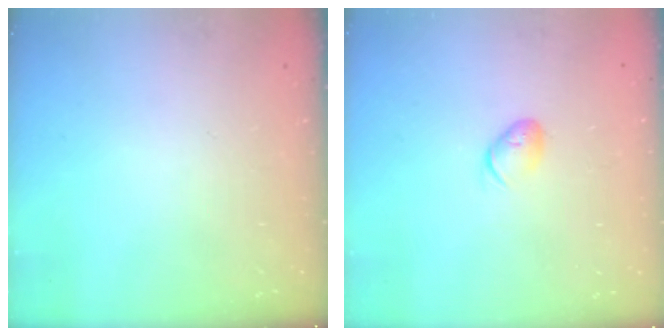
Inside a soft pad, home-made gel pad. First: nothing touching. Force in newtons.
{"total": 6.4, "press": 6.3, "slide": 1.2}